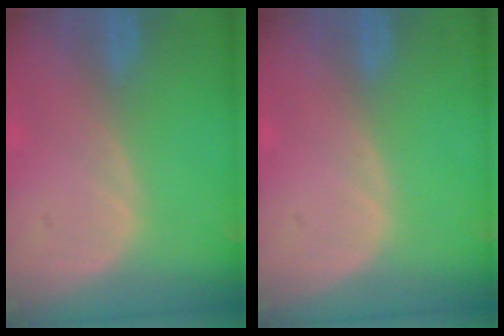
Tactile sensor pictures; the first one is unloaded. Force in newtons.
{"total": 0.0}